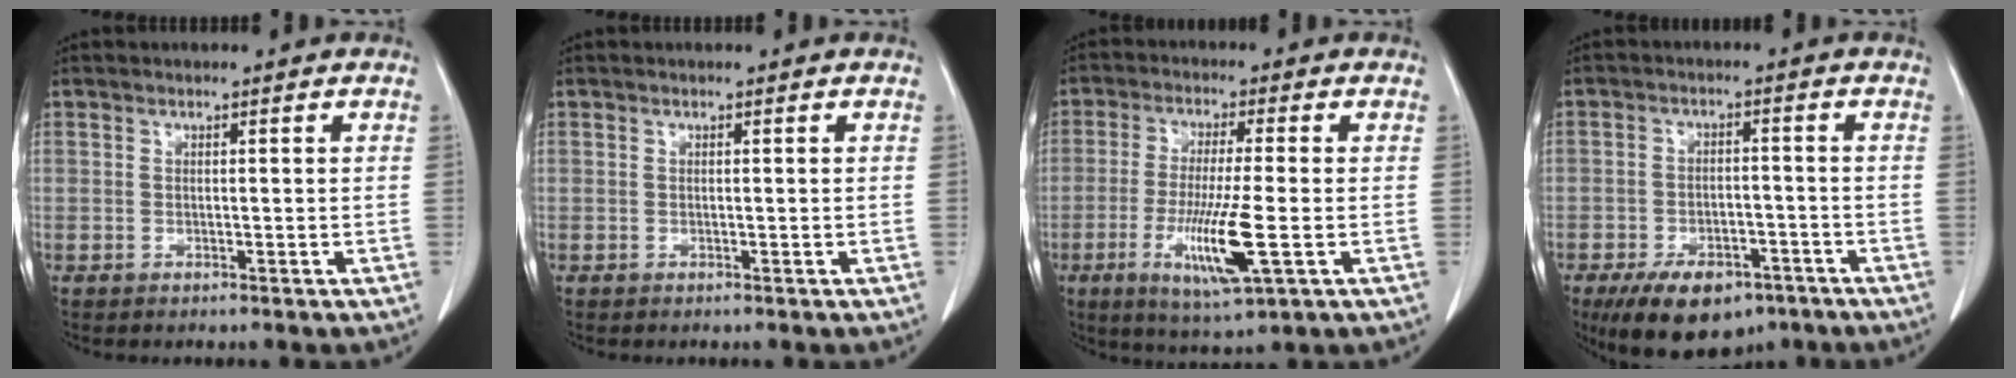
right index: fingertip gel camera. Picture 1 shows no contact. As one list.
[{"total": 0.0}, {"total": 10.8, "force": [-2.9, 0.6, 10.4], "torque": [-0.197, -0.024, -0.049]}, {"total": 11.1, "force": [-7.5, 5.8, 5.8], "torque": [-0.091, -0.002, -0.114]}]